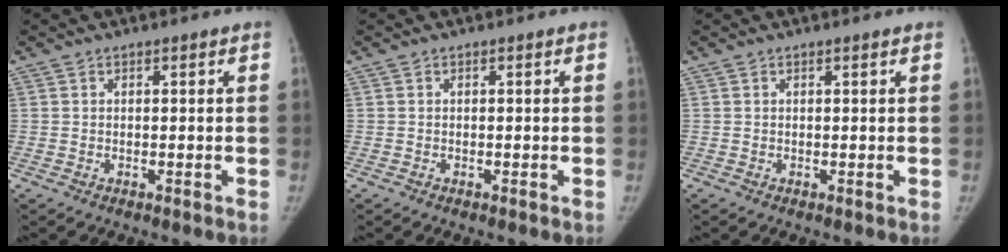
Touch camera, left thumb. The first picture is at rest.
{"total": 0.0}
{"total": 0.5, "force": [0.4, -0.1, 0.3], "torque": [-0.011, -0.001, 0.011]}